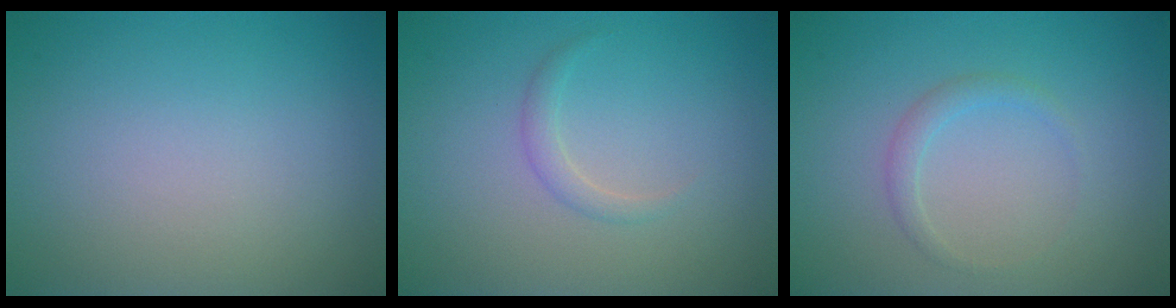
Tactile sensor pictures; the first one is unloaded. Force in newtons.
{"total": 1.1, "press": 1.1, "slide": 0.1}
{"total": 1.2, "press": 1.2, "slide": 0.1}